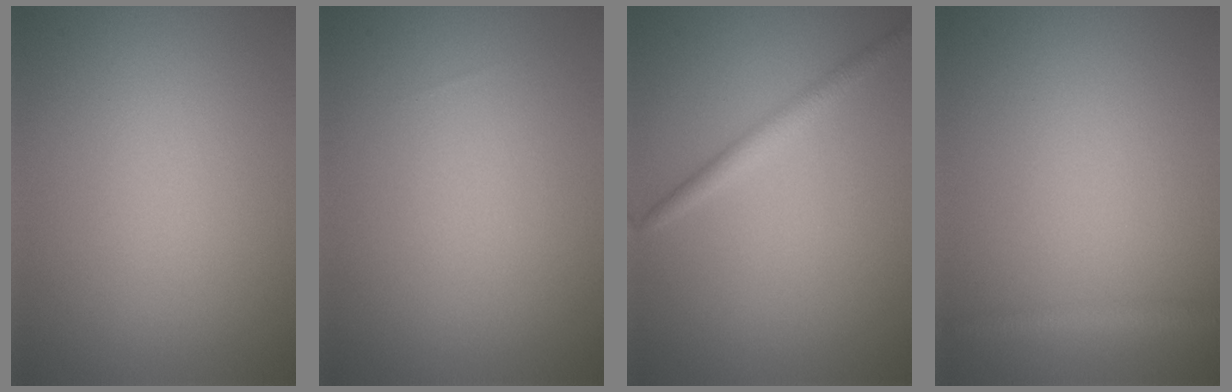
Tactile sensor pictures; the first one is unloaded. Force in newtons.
{"total": 0.0}
{"total": 1.8, "press": 1.8, "slide": 0.0}
{"total": 1.3, "press": 1.3, "slide": 0.1}